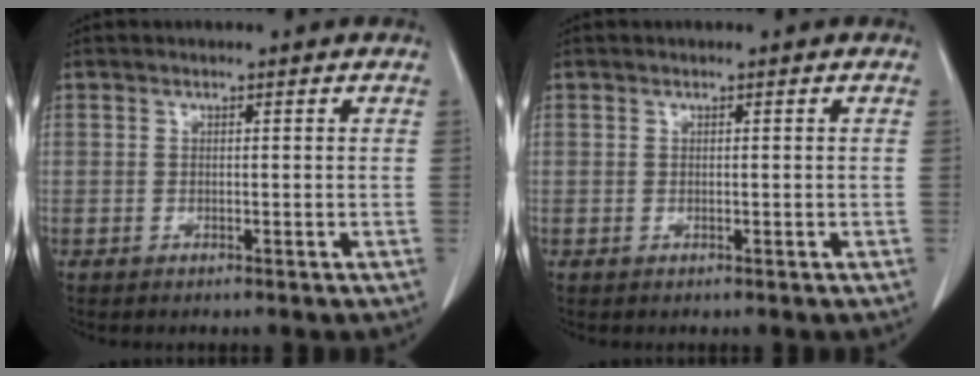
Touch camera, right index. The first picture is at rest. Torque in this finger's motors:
{"motor_torque": [0.00, 0.00, 0.00, 0.01]}